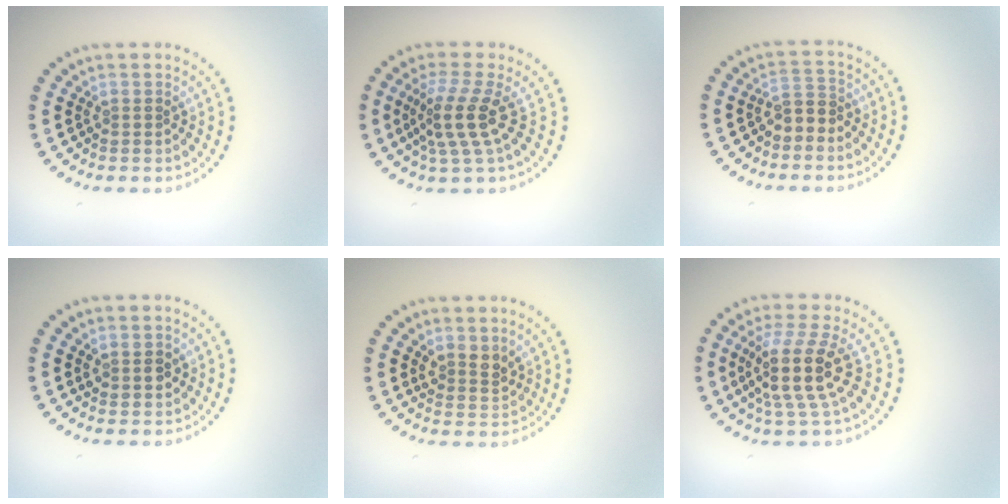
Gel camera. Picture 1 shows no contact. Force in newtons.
{"total": 3.8, "press": 2.8, "slide": 2.6}
{"total": 2.0, "press": 1.8, "slide": 0.9}
{"total": 1.5, "press": 1.4, "slide": 0.4}
{"total": 2.0, "press": 1.7, "slide": 1.0}
{"total": 4.8, "press": 3.9, "slide": 2.9}